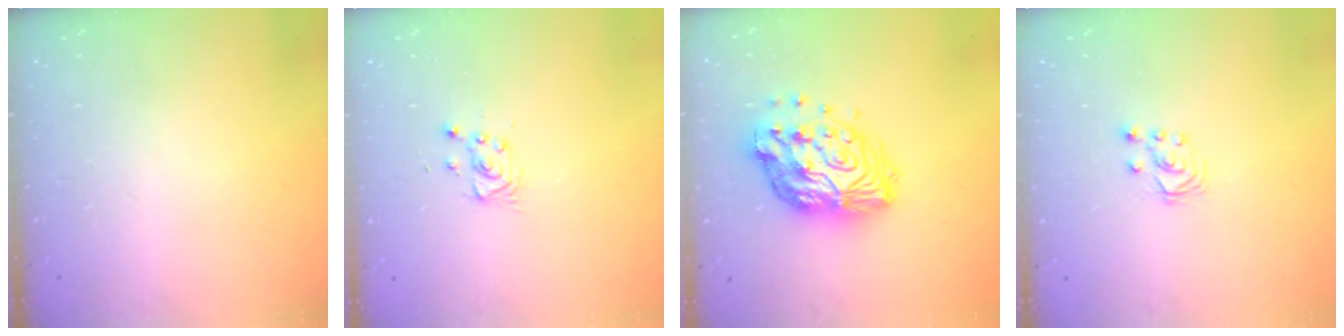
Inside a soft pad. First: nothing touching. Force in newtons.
{"total": 2.8, "press": 2.8, "slide": 0.4}
{"total": 16.0, "press": 16.0, "slide": 1.1}
{"total": 2.8, "press": 2.7, "slide": 0.7}